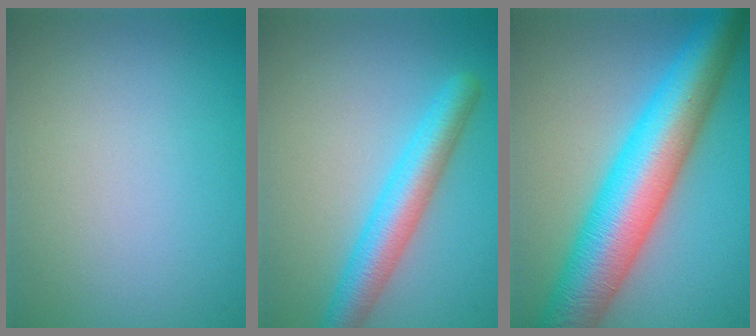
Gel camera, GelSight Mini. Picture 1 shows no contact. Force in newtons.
{"total": 4.7, "press": 4.7, "slide": 0.2}
{"total": 11.2, "press": 11.2, "slide": 0.1}